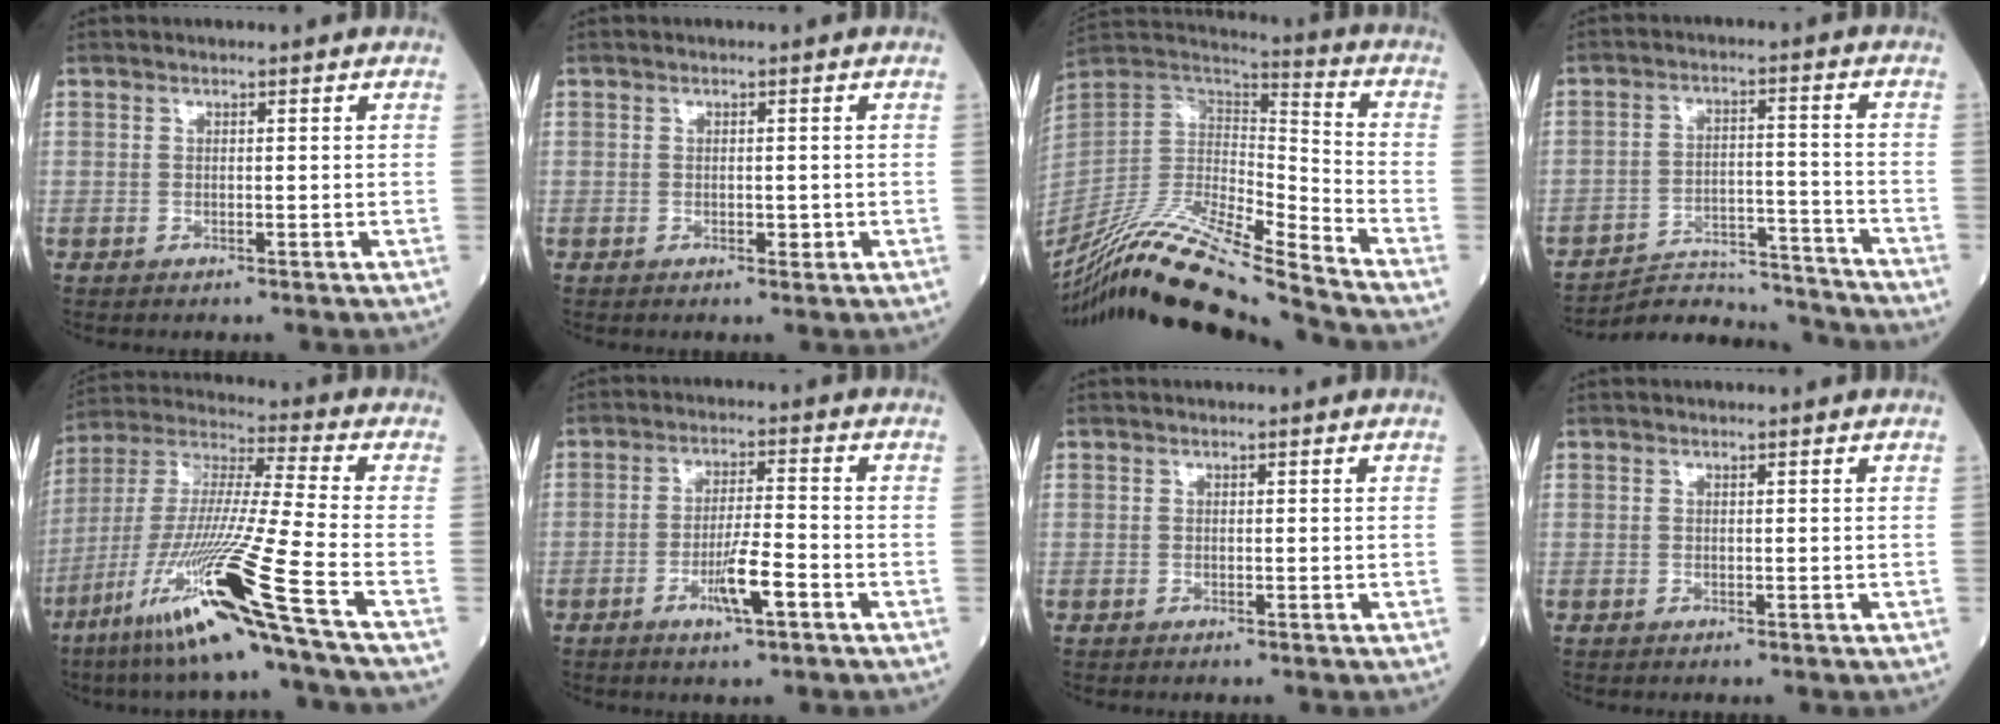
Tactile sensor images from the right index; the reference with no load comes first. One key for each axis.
{"total": 1.4, "fx": -0.2, "fy": 0.7, "fz": 1.1, "tx": -0.016, "ty": -0.001, "tz": -0.001}
{"total": 21.9, "fx": -19.3, "fy": -0.7, "fz": 10.4, "tx": -0.224, "ty": -0.009, "tz": -0.357}
{"total": 12.7, "fx": -12.7, "fy": 1.0, "fz": 0.5, "tx": -0.003, "ty": 0.027, "tz": -0.194}
{"total": 20.1, "fx": -10.7, "fy": -2.0, "fz": 16.9, "tx": -0.368, "ty": -0.049, "tz": -0.207}
{"total": 6.3, "fx": -2.8, "fy": 0.6, "fz": 5.6, "tx": -0.104, "ty": -0.004, "tz": -0.051}
{"total": 0.0}
{"total": 0.0}